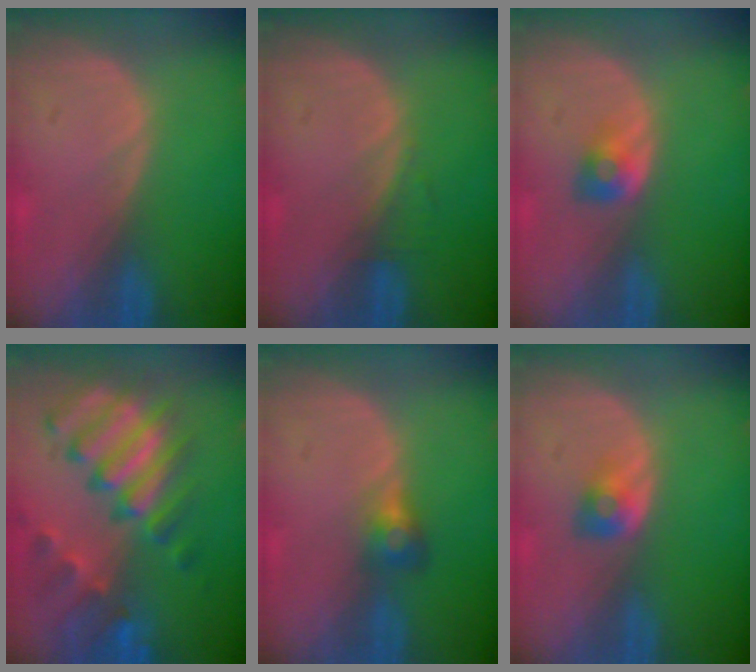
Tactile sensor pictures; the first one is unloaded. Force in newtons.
{"total": 1.2, "press": 1.2, "slide": 0.1}
{"total": 2.6, "press": 2.4, "slide": 1.0}
{"total": 11.5, "press": 9.9, "slide": 5.8}
{"total": 2.8, "press": 2.7, "slide": 0.9}
{"total": 2.6, "press": 2.4, "slide": 1.0}